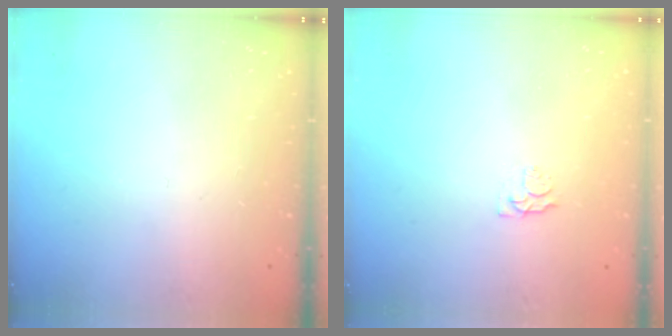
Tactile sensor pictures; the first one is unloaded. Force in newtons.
{"total": 2.7, "press": 2.7, "slide": 0.5}